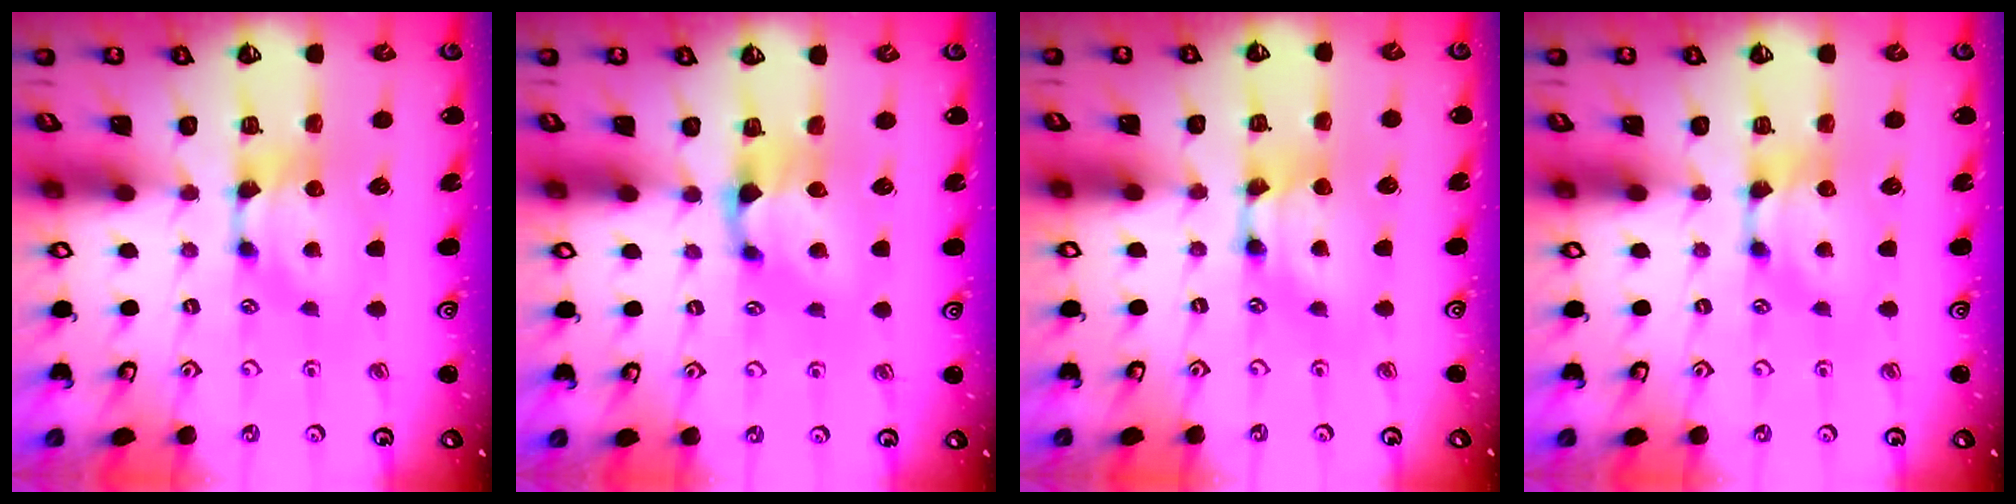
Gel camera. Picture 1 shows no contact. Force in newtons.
{"total": 1.0, "press": 0.2, "slide": 0.9}
{"total": 1.7, "press": 1.7, "slide": 0.2}
{"total": 0.0}